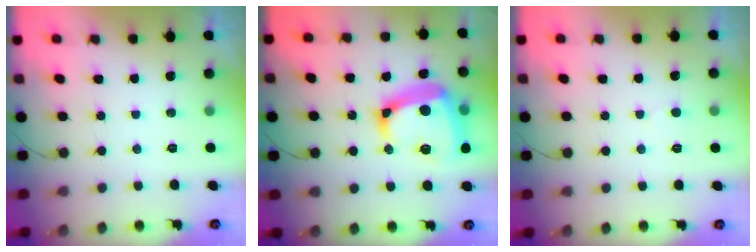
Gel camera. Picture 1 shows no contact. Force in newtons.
{"total": 19.1, "press": 19.0, "slide": 2.0}
{"total": 3.0, "press": 3.0, "slide": 0.4}